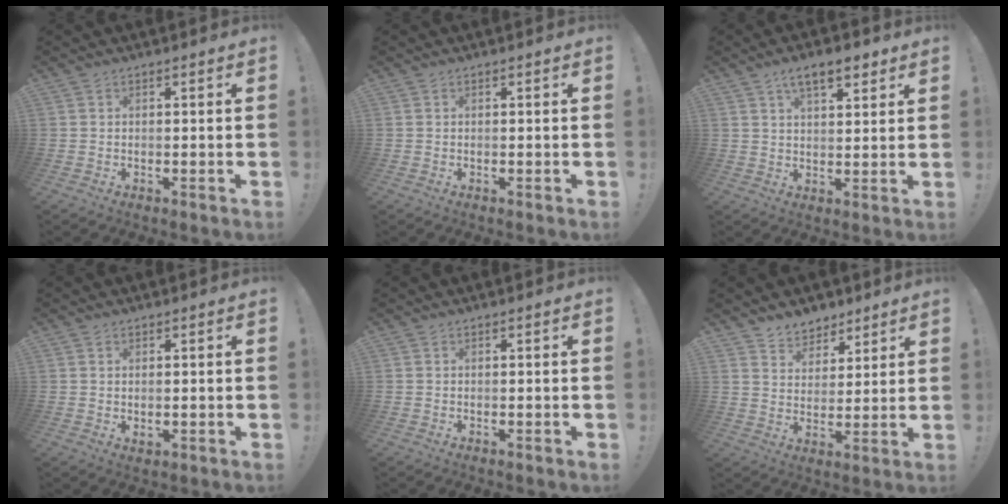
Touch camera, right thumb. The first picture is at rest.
{"total": 0.0}
{"total": 8.3, "force": [4.9, 3.4, 5.8], "torque": [-0.083, -0.015, 0.084]}
{"total": 0.7, "force": [0.5, 0.3, 0.5], "torque": [-0.008, 0.000, 0.008]}
{"total": 0.0}
{"total": 7.0, "force": [5.4, 4.4, 0.3], "torque": [-0.011, -0.048, 0.108]}